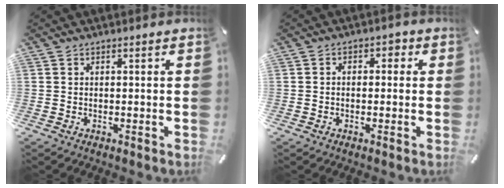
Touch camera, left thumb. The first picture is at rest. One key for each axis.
{"total": 2.6, "fx": -1.2, "fy": 1.7, "fz": 1.5, "tx": -0.028, "ty": 0.012, "tz": -0.025}